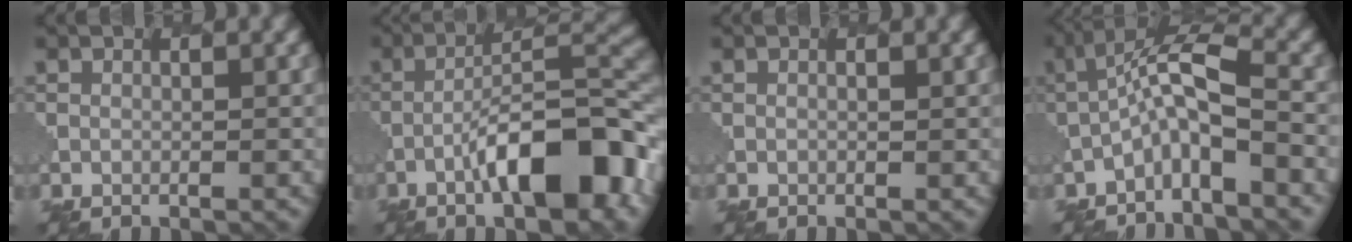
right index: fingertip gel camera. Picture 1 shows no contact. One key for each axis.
{"total": 10.0, "fx": -4.6, "fy": 2.6, "fz": 8.4, "tx": -0.126, "ty": 0.020, "tz": -0.069}
{"total": 0.0}
{"total": 4.6, "fx": -1.8, "fy": 1.0, "fz": 4.1, "tx": -0.079, "ty": 0.019, "tz": -0.038}